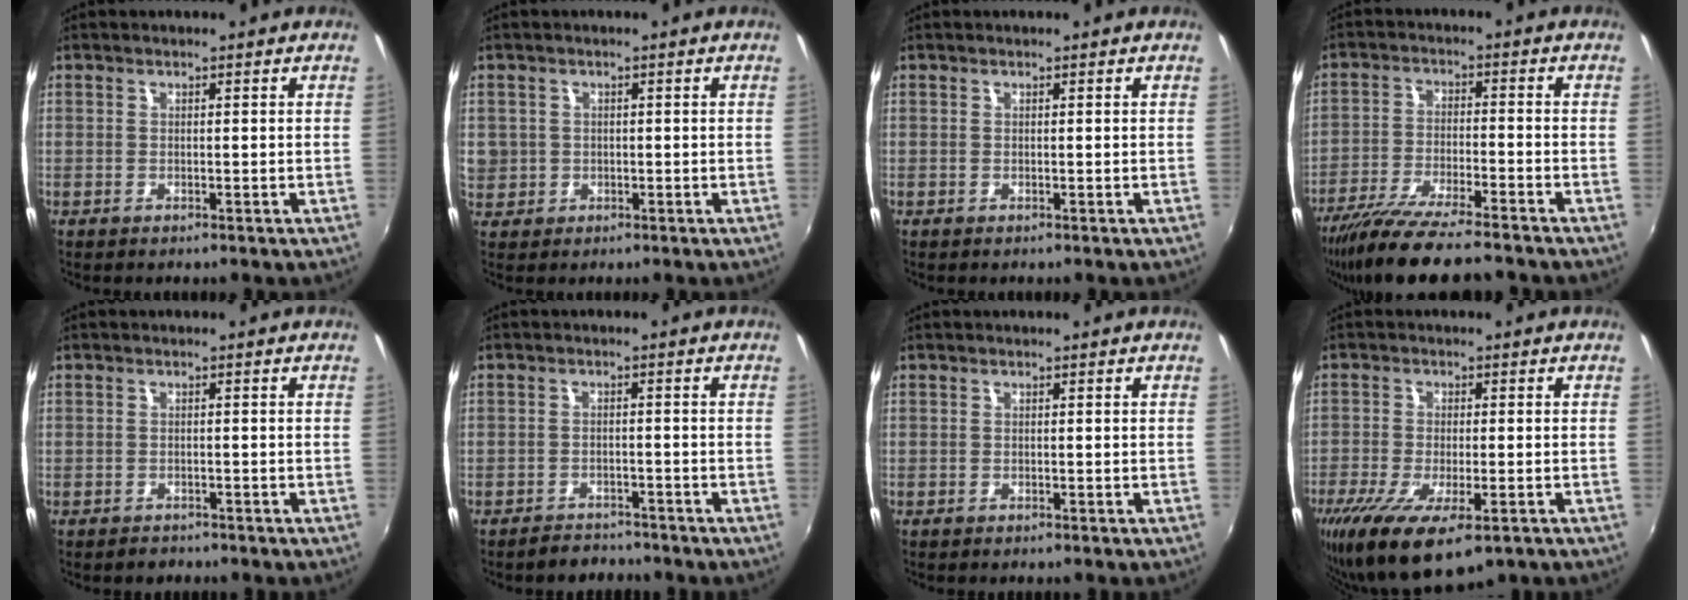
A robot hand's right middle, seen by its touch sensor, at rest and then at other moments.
{"total": 6.0, "force": [-0.2, 5.8, 1.7], "torque": [-0.057, 0.005, 0.003]}
{"total": 0.0}
{"total": 14.1, "force": [-11.9, 1.5, 7.3], "torque": [-0.155, -0.035, -0.203]}
{"total": 1.6, "force": [-1.4, 0.9, 0.1], "torque": [-0.007, -0.002, -0.019]}
{"total": 4.3, "force": [-4.0, 1.7, 0.5], "torque": [-0.025, 0.001, -0.061]}
{"total": 0.0}
{"total": 12.8, "force": [-7.7, 4.3, 9.2], "torque": [-0.197, -0.053, -0.126]}